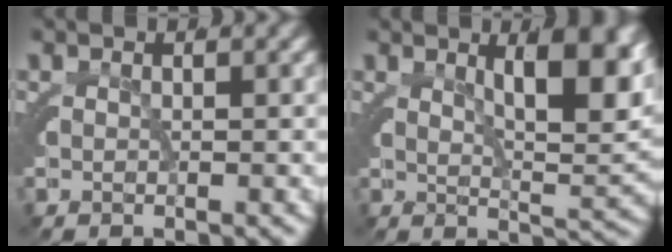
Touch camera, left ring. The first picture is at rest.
{"total": 6.0, "force": [2.4, 1.0, 5.4], "torque": [-0.056, 0.009, 0.037]}